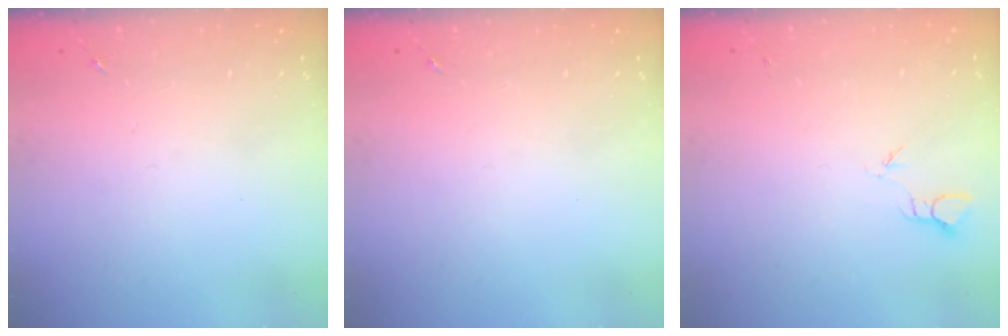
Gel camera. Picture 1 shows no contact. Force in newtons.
{"total": 0.0}
{"total": 2.4, "press": 2.4, "slide": 0.2}